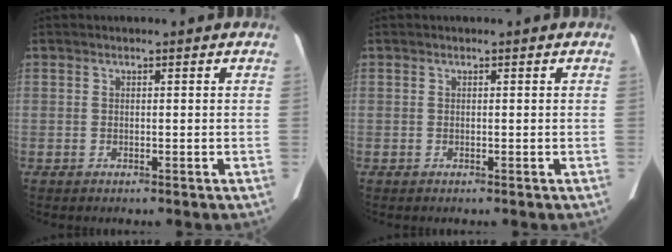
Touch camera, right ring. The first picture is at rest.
{"total": 0.0}